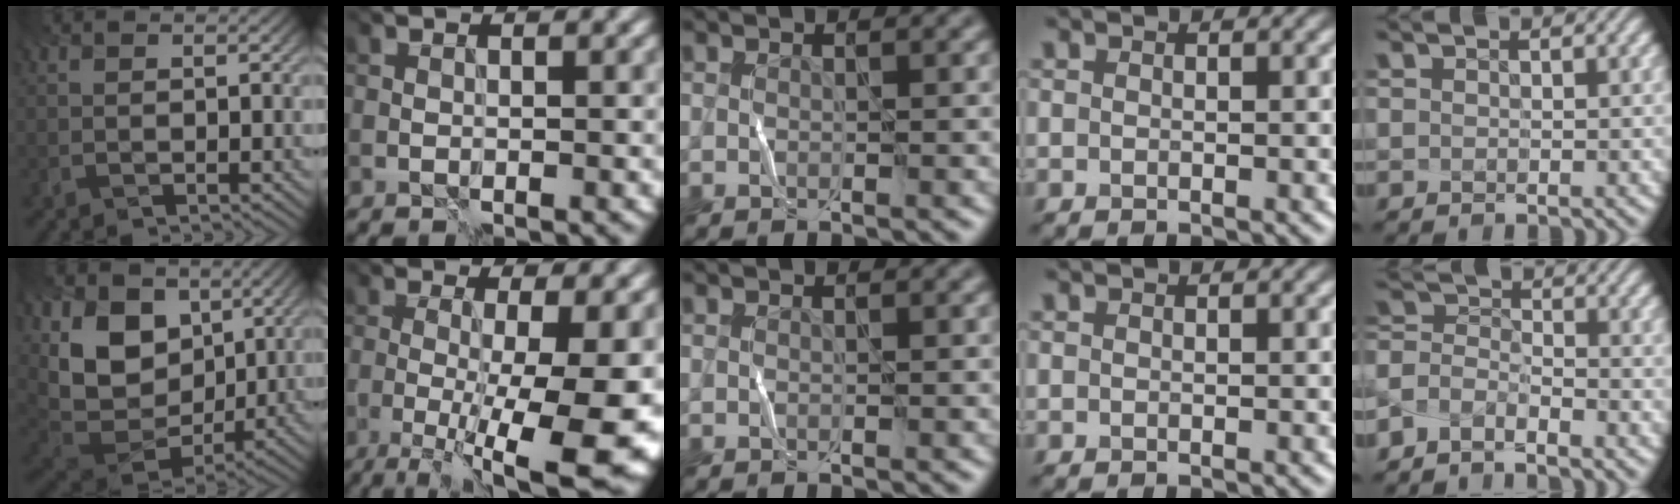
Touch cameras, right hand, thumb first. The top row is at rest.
{"thumb": {"total": 12.7, "force": [2.9, 9.4, 8.1], "torque": [-0.187, 0.000, 0.058]}, "index": {"total": 11.7, "force": [-2.6, 2.5, 11.2], "torque": [-0.138, -0.015, -0.032]}, "little": {"total": 3.8, "force": [-3.8, -0.1, -0.4], "torque": [0.000, -0.010, -0.071]}}